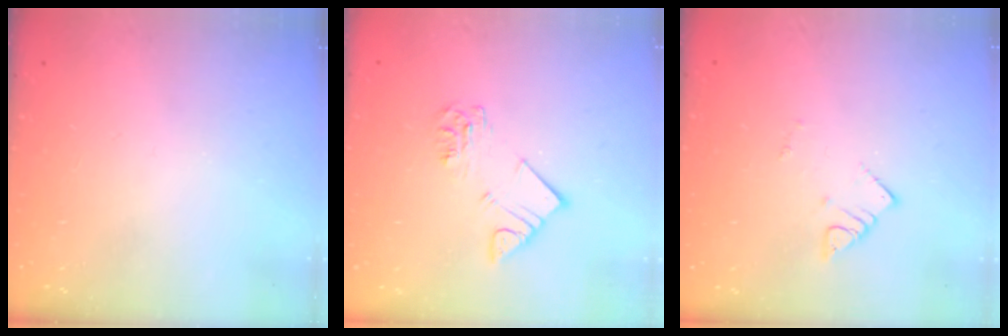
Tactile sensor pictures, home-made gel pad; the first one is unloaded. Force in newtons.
{"total": 5.9, "press": 5.9, "slide": 0.4}
{"total": 2.6, "press": 2.6, "slide": 0.1}